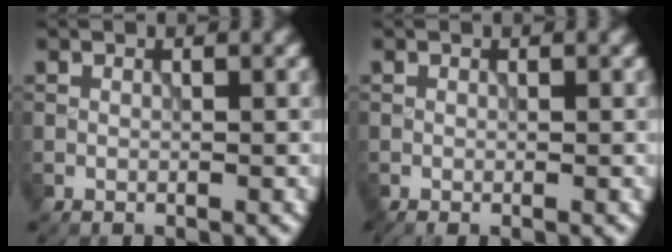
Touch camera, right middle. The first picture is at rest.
{"total": 0.6, "force": [-0.3, 0.1, 0.5], "torque": [-0.009, -0.005, -0.007]}